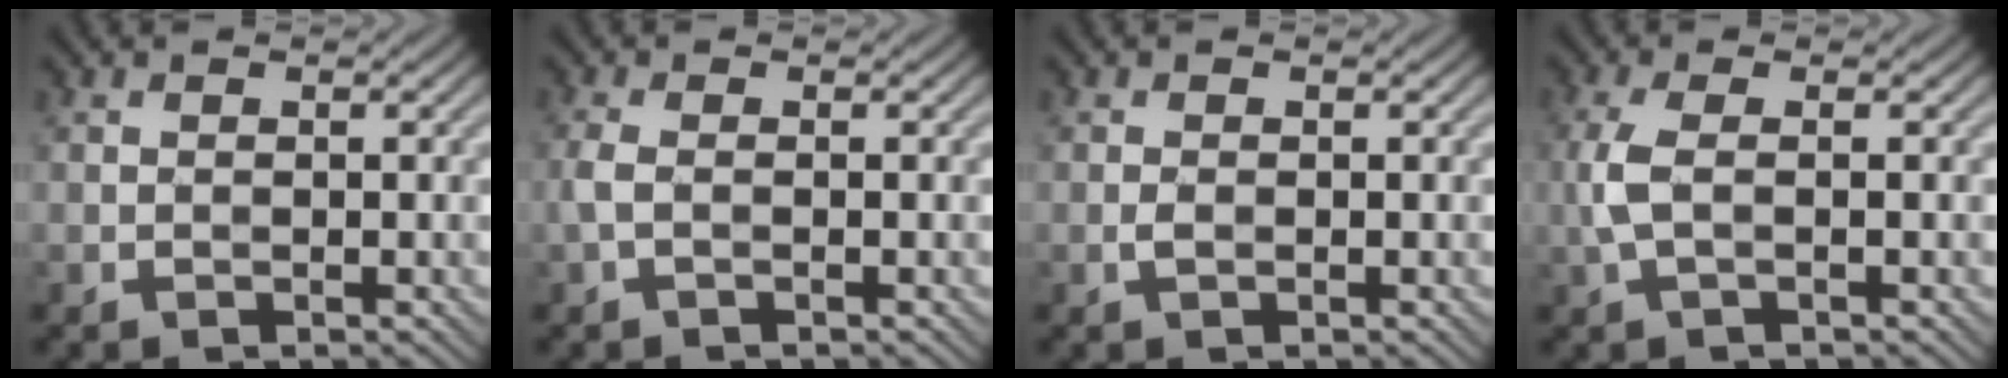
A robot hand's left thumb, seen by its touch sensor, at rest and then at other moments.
{"total": 1.7, "force": [-0.4, 0.5, 1.6], "torque": [-0.042, 0.003, -0.013]}
{"total": 0.8, "force": [-0.2, 0.2, 0.7], "torque": [-0.018, 0.000, -0.005]}
{"total": 3.4, "force": [-0.2, 1.0, 3.2], "torque": [-0.084, 0.004, -0.008]}